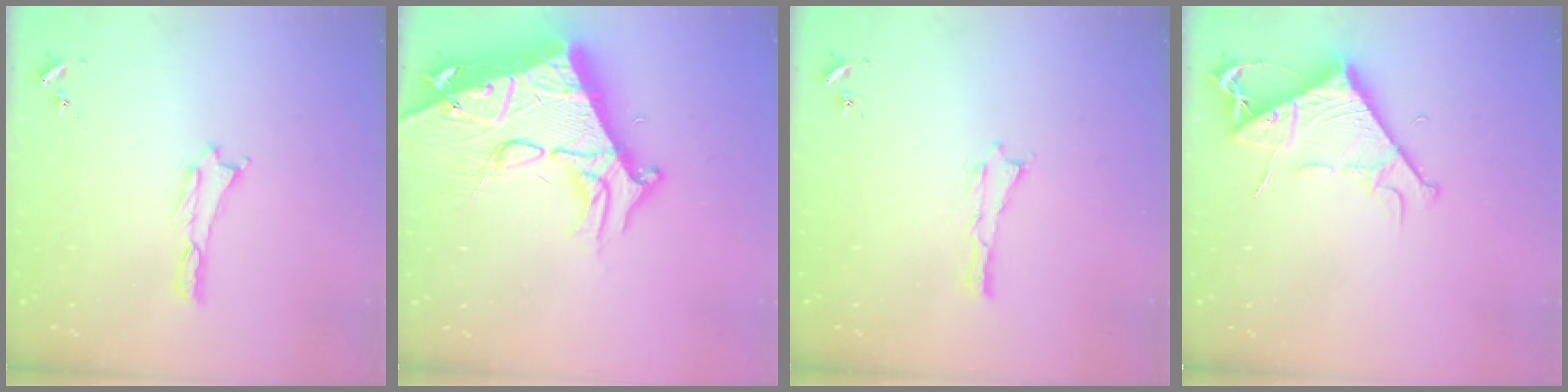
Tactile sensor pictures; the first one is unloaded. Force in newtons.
{"total": 15.8, "press": 15.7, "slide": 1.8}
{"total": 0.0}
{"total": 7.8, "press": 7.8, "slide": 0.8}